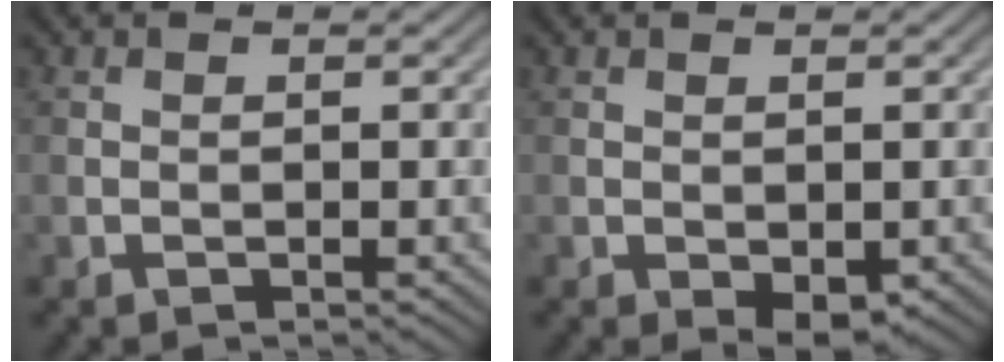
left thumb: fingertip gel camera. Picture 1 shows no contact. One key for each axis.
{"total": 2.4, "fx": -0.9, "fy": 1.2, "fz": 1.8, "tx": -0.031, "ty": -0.008, "tz": -0.011}